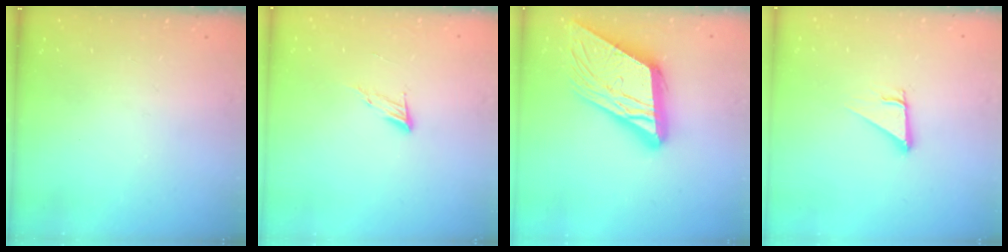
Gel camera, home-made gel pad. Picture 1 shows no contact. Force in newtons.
{"total": 5.0, "press": 4.9, "slide": 0.5}
{"total": 18.0, "press": 17.8, "slide": 2.4}
{"total": 2.5, "press": 2.5, "slide": 0.2}